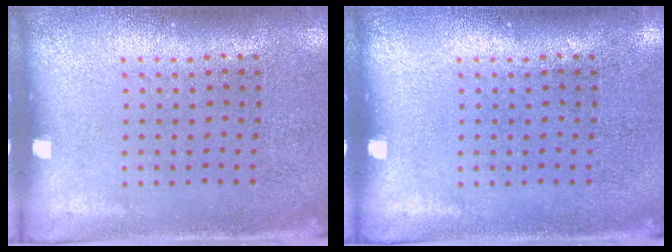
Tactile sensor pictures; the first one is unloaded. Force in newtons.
{"total": 0.0}